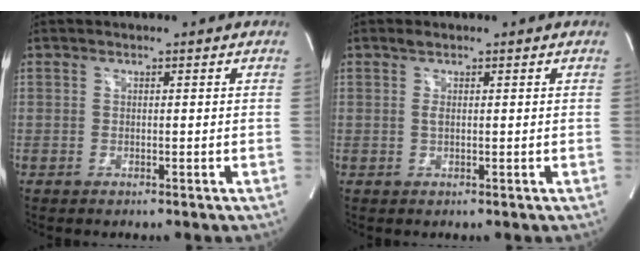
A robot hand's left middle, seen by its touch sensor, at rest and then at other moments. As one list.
[{"total": 1.1, "force": [0.5, 0.2, 1.0], "torque": [-0.027, 0.002, 0.012]}]